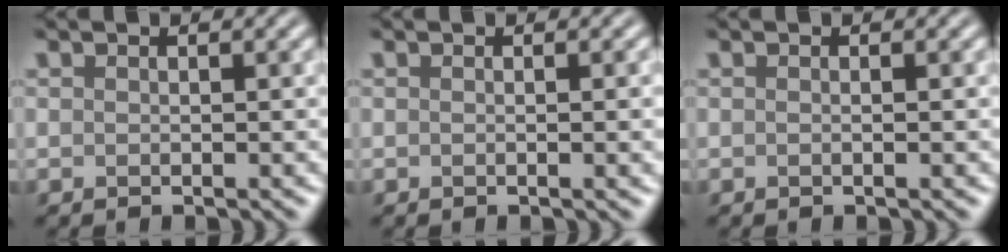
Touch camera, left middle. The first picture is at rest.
{"total": 1.9, "force": [0.0, 0.8, 1.8], "torque": [-0.012, -0.001, -0.010]}
{"total": 0.9, "force": [0.1, 0.5, 0.8], "torque": [-0.002, -0.010, -0.010]}